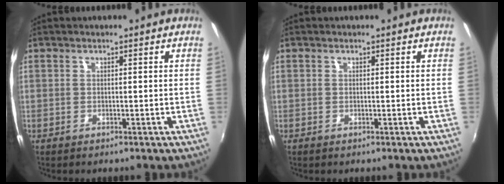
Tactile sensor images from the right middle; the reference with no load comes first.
{"total": 0.0}